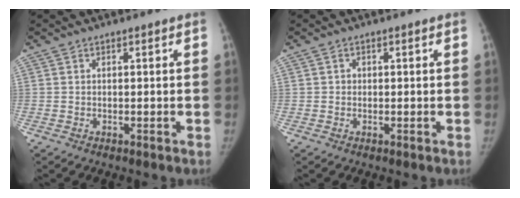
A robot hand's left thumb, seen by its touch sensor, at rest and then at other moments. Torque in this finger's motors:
{"motor_torque": [-0.15, 0.22, -0.27, 0.20, -0.01]}